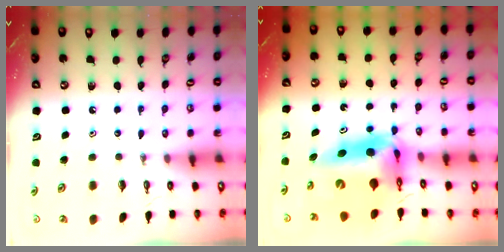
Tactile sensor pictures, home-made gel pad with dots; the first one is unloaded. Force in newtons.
{"total": 14.0, "press": 13.6, "slide": 3.6}